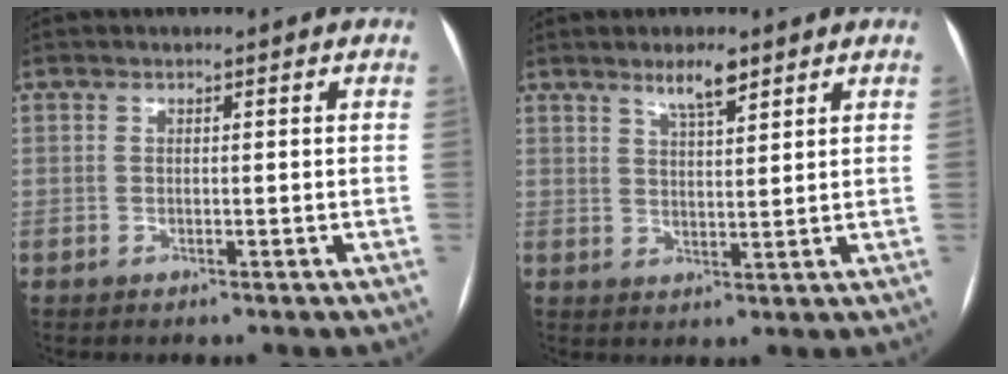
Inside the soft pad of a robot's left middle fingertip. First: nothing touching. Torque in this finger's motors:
{"motor_torque": [0.44, -0.43, 0.09, 0.01]}